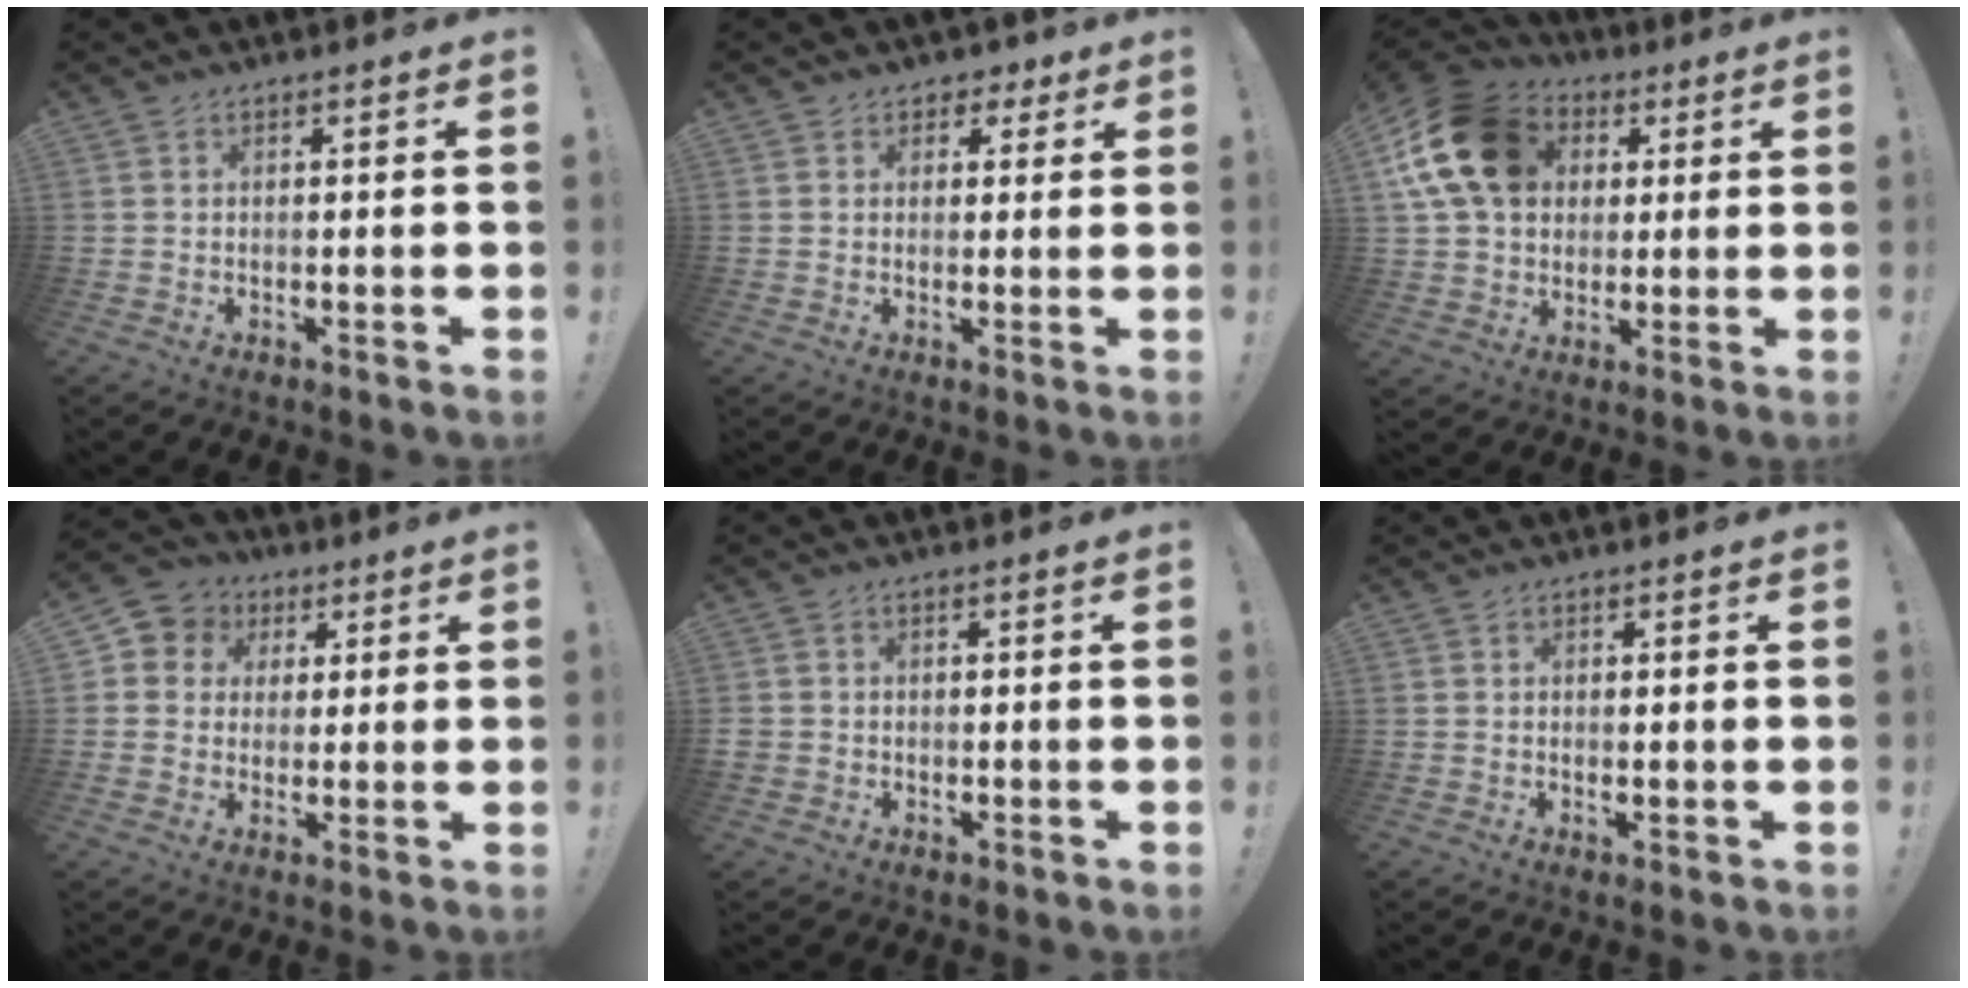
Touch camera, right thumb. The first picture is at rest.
{"total": 3.8, "force": [1.9, 3.2, 1.0], "torque": [0.009, -0.012, 0.029]}
{"total": 18.9, "force": [5.6, 14.4, 10.9], "torque": [-0.186, -0.010, 0.108]}
{"total": 6.9, "force": [1.4, 6.6, 1.6], "torque": [-0.022, -0.002, 0.032]}
{"total": 1.8, "force": [-0.6, 1.7, 0.4], "torque": [-0.012, 0.008, -0.009]}
{"total": 1.0, "force": [0.4, 0.1, 0.9], "torque": [-0.008, -0.003, 0.004]}